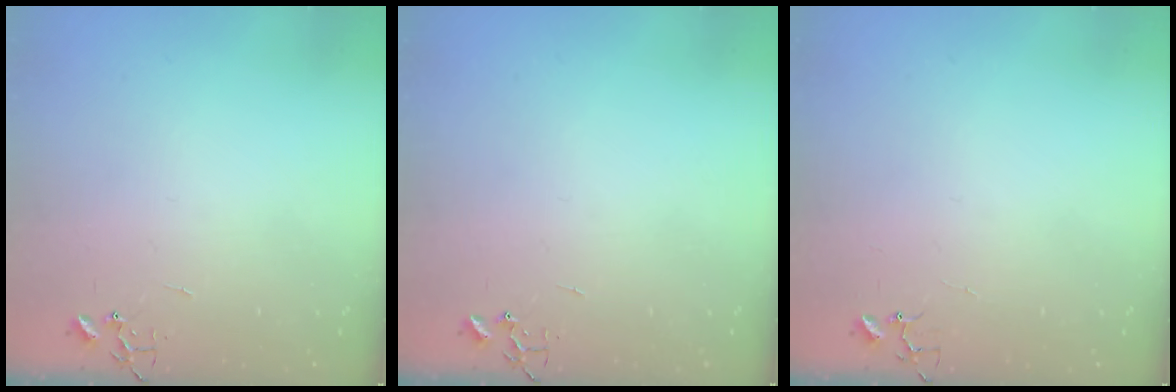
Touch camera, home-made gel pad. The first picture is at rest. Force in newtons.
{"total": 0.0}
{"total": 3.4, "press": 3.4, "slide": 0.4}